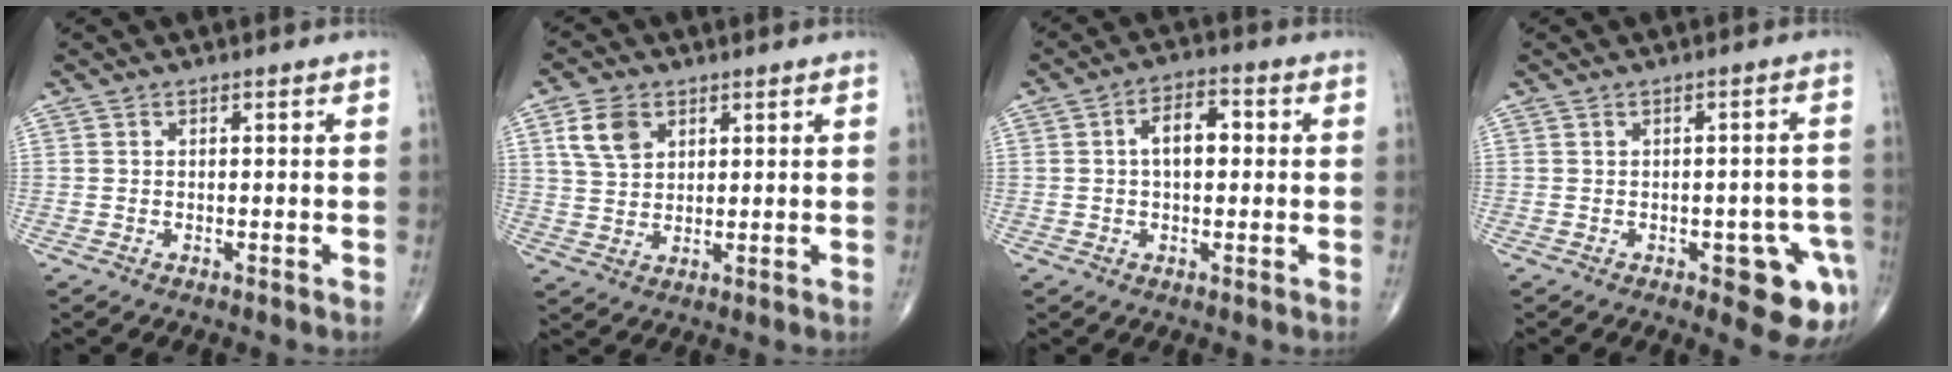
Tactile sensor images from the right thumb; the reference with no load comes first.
{"total": 6.7, "force": [2.9, 4.7, 3.9], "torque": [-0.060, -0.007, 0.058]}
{"total": 6.6, "force": [0.7, 3.7, 5.4], "torque": [-0.078, 0.017, 0.003]}
{"total": 9.4, "force": [-3.7, 3.9, 7.7], "torque": [-0.055, 0.011, -0.040]}